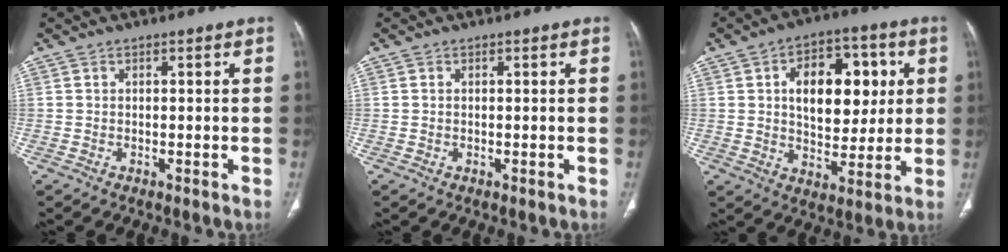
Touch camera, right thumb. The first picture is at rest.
{"total": 0.0}
{"total": 16.1, "force": [3.5, 9.9, 12.3], "torque": [-0.134, 0.002, 0.055]}